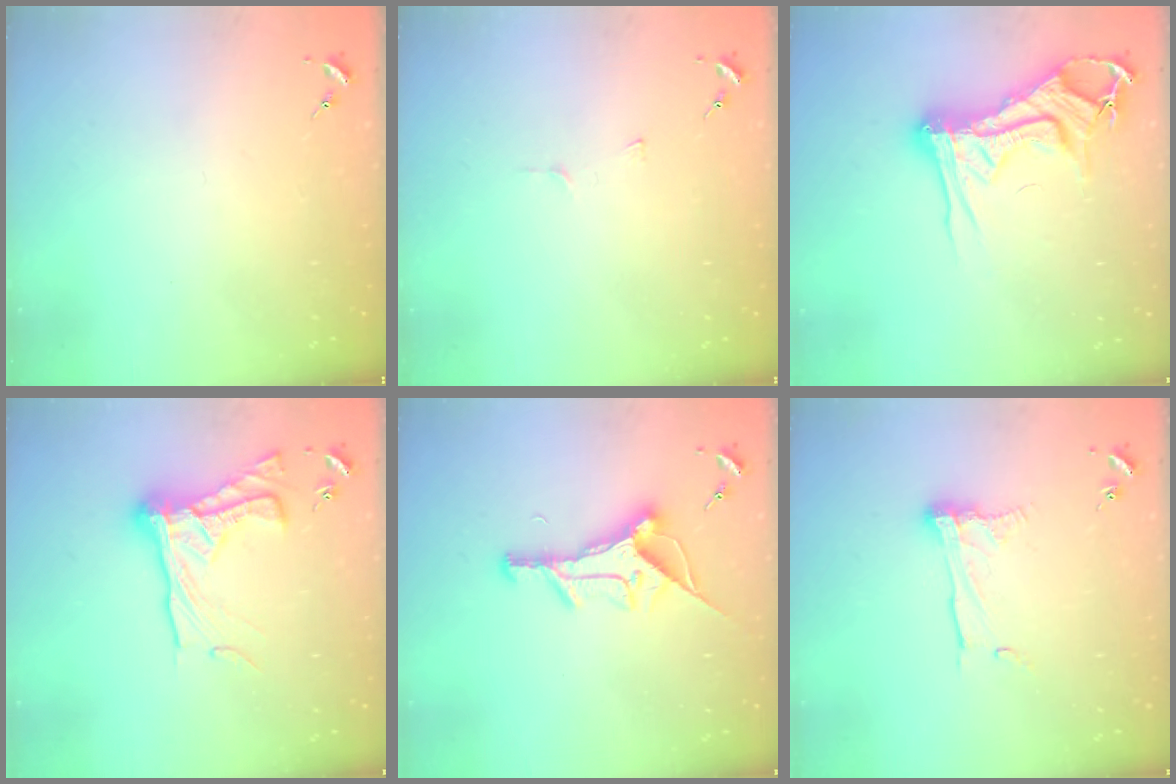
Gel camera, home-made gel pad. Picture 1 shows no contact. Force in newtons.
{"total": 3.6, "press": 3.6, "slide": 0.4}
{"total": 17.4, "press": 17.4, "slide": 1.2}
{"total": 18.8, "press": 18.7, "slide": 1.7}
{"total": 14.0, "press": 14.0, "slide": 0.6}
{"total": 11.1, "press": 11.0, "slide": 0.8}